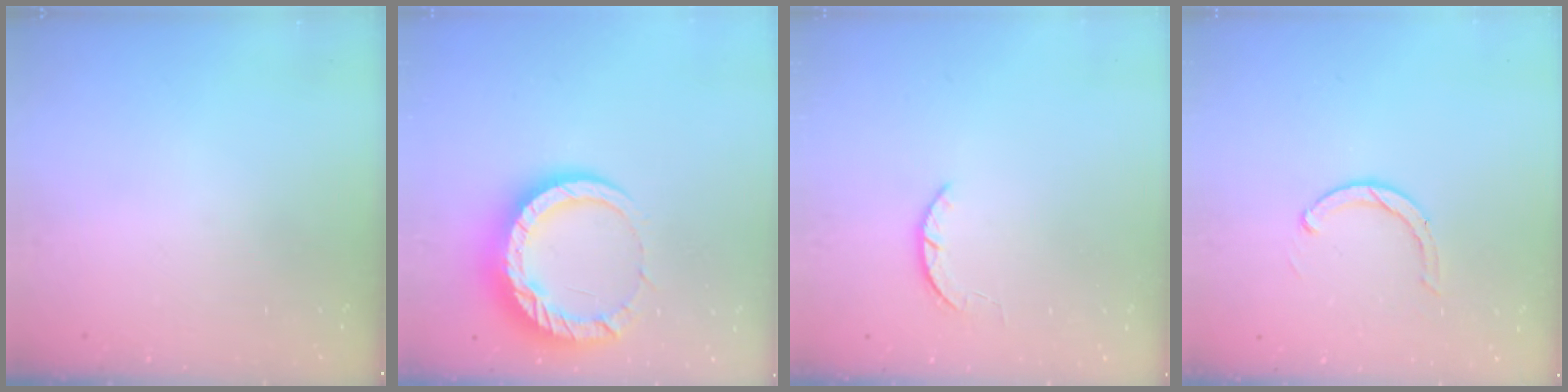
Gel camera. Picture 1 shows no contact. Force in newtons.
{"total": 14.0, "press": 14.0, "slide": 1.2}
{"total": 1.6, "press": 1.6, "slide": 0.3}
{"total": 2.9, "press": 2.9, "slide": 0.4}